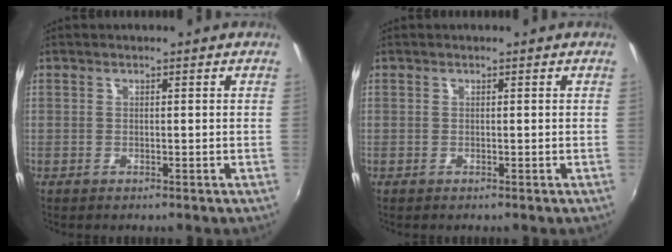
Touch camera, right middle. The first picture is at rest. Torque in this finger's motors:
{"motor_torque": [0.00, 0.00, 0.00, 0.00]}